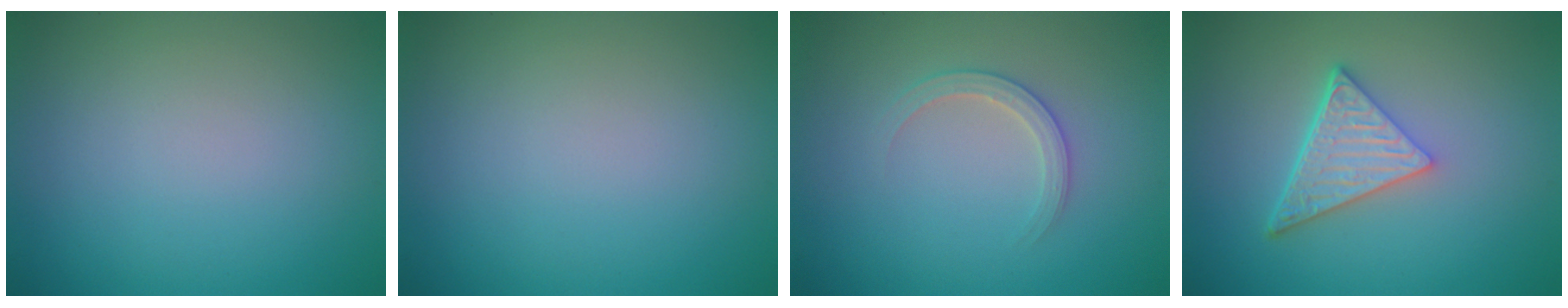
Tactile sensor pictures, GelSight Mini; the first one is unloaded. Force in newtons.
{"total": 0.0}
{"total": 1.9, "press": 1.9, "slide": 0.2}
{"total": 4.9, "press": 3.5, "slide": 3.5}